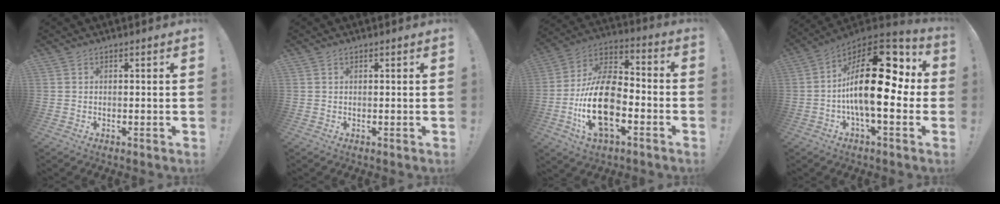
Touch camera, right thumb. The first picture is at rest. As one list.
[{"total": 0.0}, {"total": 20.1, "force": [-6.0, 11.3, 15.5], "torque": [-0.309, 0.024, -0.100]}, {"total": 24.7, "force": [0.7, 10.5, 22.4], "torque": [-0.384, 0.010, 0.015]}]